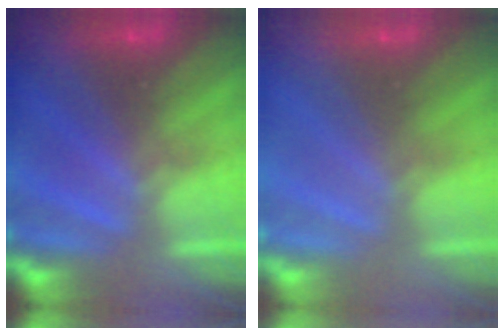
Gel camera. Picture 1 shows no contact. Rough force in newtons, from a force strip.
{"total": 2.9}